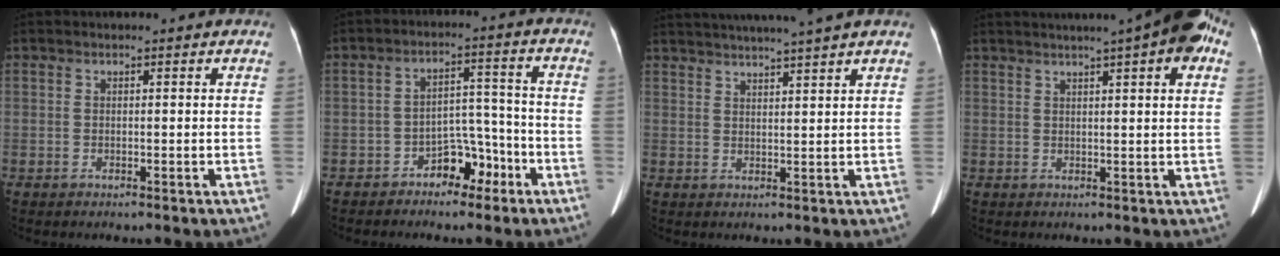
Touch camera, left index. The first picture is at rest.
{"total": 6.0, "force": [-4.0, 3.2, 3.0], "torque": [-0.042, 0.031, -0.065]}
{"total": 11.2, "force": [10.0, -1.2, 4.8], "torque": [-0.081, 0.013, 0.139]}
{"total": 11.1, "force": [6.7, 1.0, 8.8], "torque": [-0.121, 0.031, 0.073]}